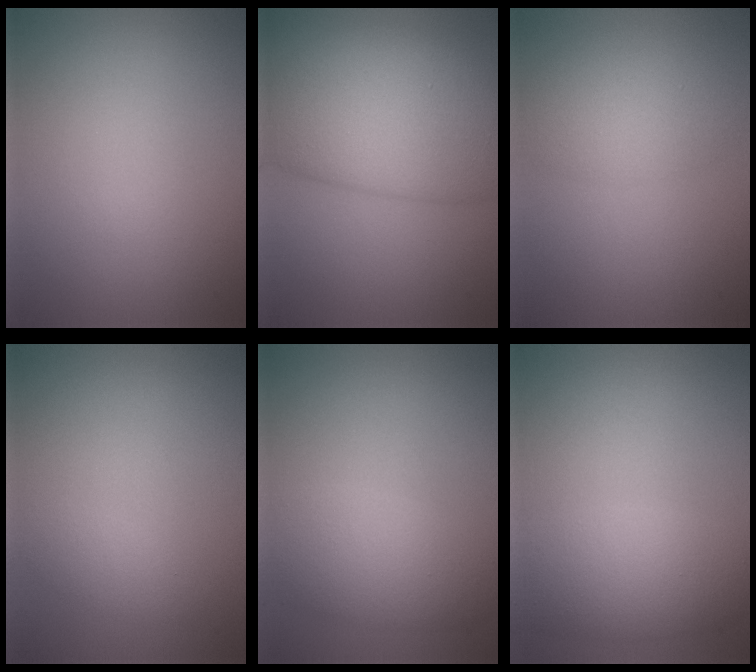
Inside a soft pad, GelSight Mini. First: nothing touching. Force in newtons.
{"total": 12.1, "press": 12.1, "slide": 0.5}
{"total": 2.7, "press": 2.7, "slide": 0.2}
{"total": 1.2, "press": 1.2, "slide": 0.0}
{"total": 4.5, "press": 4.5, "slide": 0.3}
{"total": 4.5, "press": 4.5, "slide": 0.2}